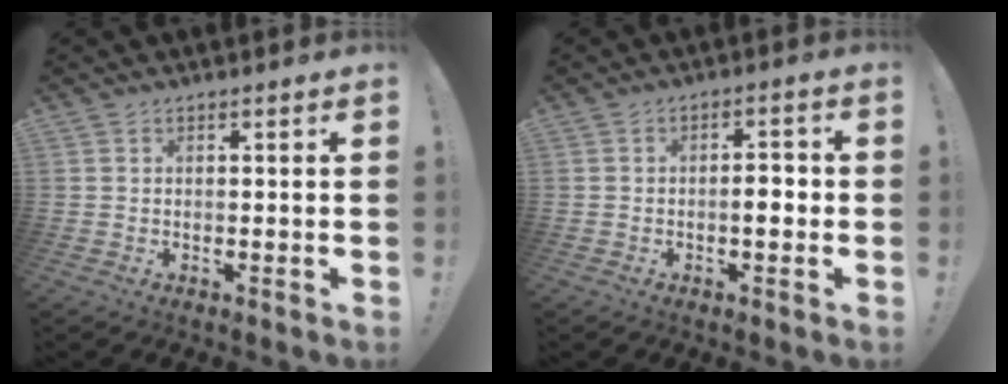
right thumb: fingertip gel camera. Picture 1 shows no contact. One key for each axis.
{"total": 4.4, "fx": -1.0, "fy": 1.5, "fz": 4.0, "tx": -0.054, "ty": 0.003, "tz": -0.022}